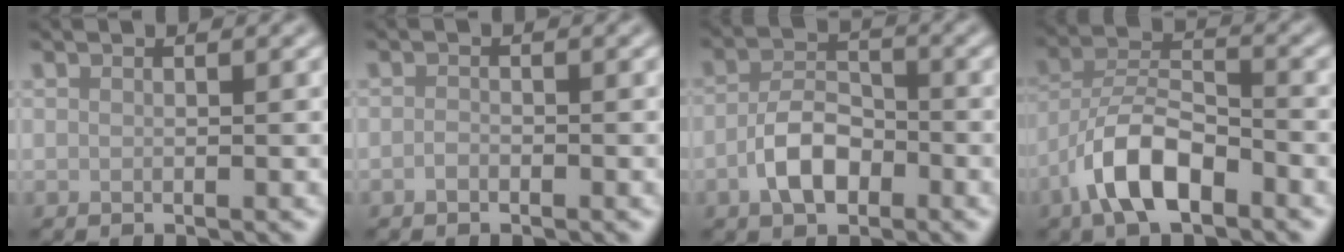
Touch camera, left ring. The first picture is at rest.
{"total": 0.7, "force": [-0.5, 0.3, 0.4], "torque": [-0.008, 0.000, -0.011]}
{"total": 4.4, "force": [-1.8, 2.7, 3.0], "torque": [-0.058, 0.005, -0.038]}
{"total": 6.6, "force": [-3.8, 2.7, 4.7], "torque": [-0.084, 0.010, -0.079]}